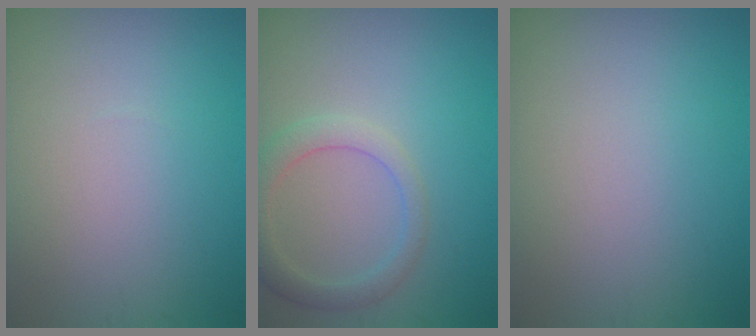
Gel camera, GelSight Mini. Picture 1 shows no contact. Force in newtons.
{"total": 3.0, "press": 2.9, "slide": 0.3}
{"total": 0.0}